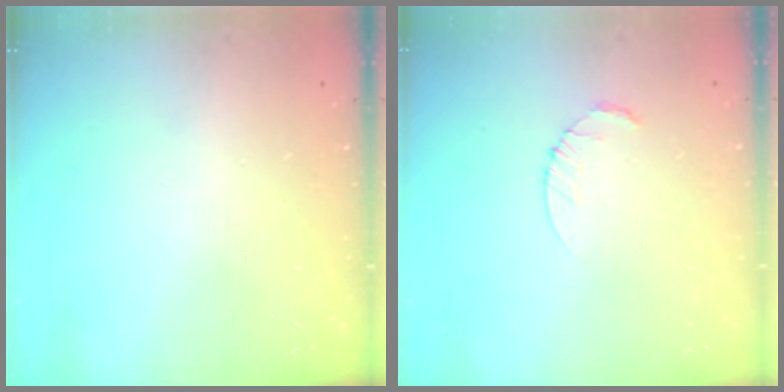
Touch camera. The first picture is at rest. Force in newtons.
{"total": 2.5, "press": 2.5, "slide": 0.3}